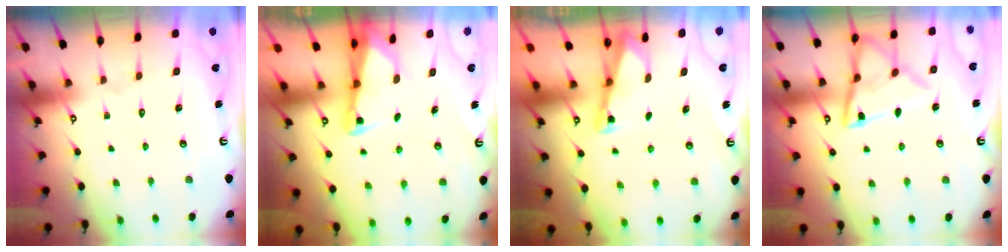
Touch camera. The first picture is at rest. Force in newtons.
{"total": 2.7, "press": 2.7, "slide": 0.2}
{"total": 2.9, "press": 2.9, "slide": 0.3}
{"total": 13.6, "press": 13.6, "slide": 1.2}